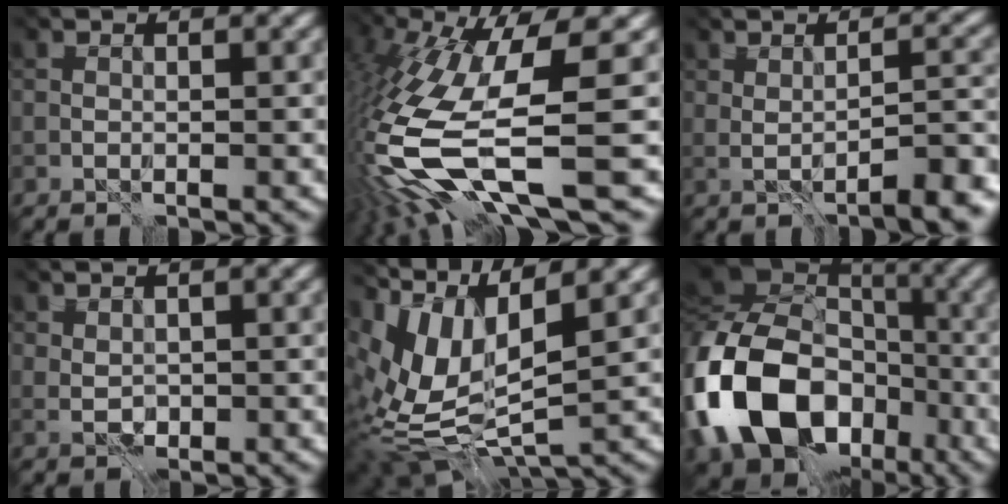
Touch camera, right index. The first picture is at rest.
{"total": 13.0, "force": [-3.2, 3.4, 12.1], "torque": [-0.269, -0.023, -0.048]}
{"total": 4.1, "force": [-1.7, 0.7, 3.7], "torque": [-0.048, 0.007, -0.024]}
{"total": 0.6, "force": [0.5, 0.3, 0.2], "torque": [-0.004, -0.001, 0.013]}
{"total": 10.4, "force": [3.1, 4.9, 8.6], "torque": [-0.194, 0.004, 0.063]}
{"total": 17.3, "force": [-5.5, 13.3, 9.6], "torque": [-0.236, -0.024, -0.106]}